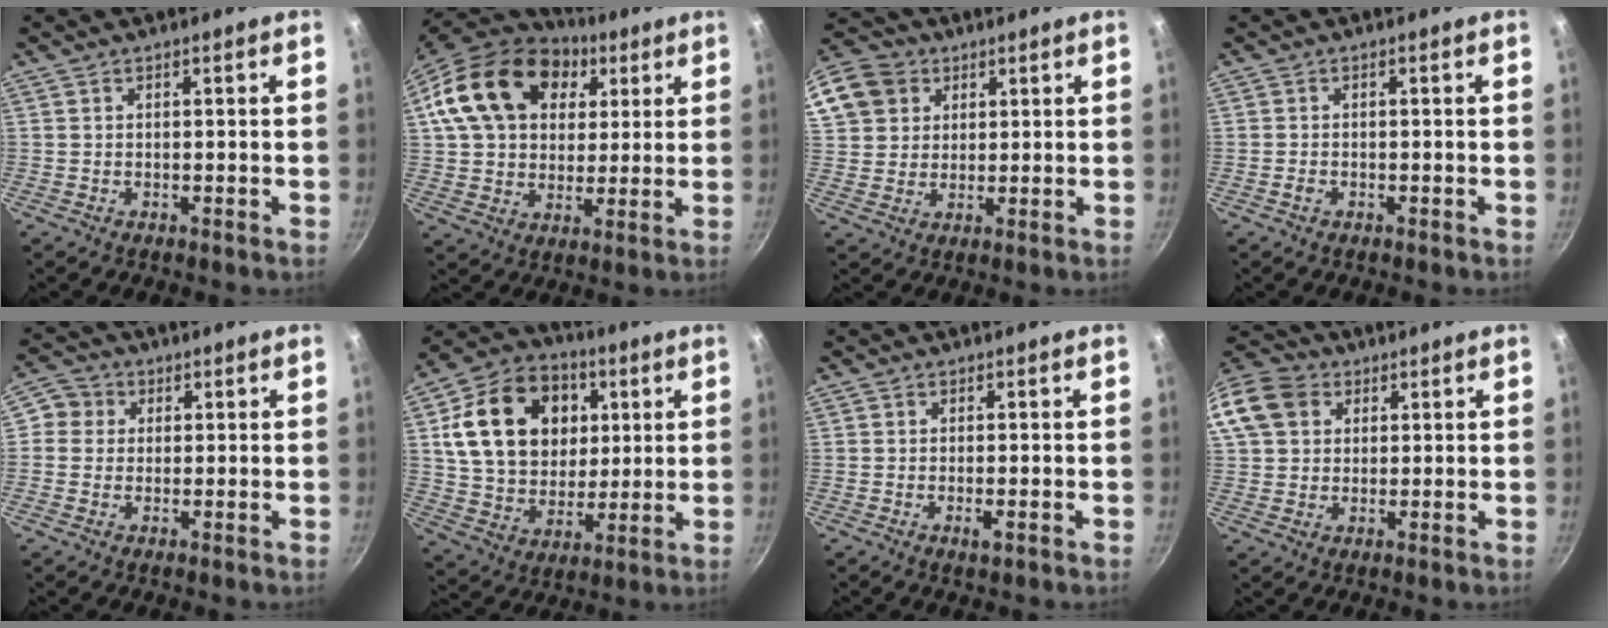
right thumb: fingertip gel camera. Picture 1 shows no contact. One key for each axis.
{"total": 22.1, "fx": 7.6, "fy": 15.9, "fz": 13.4, "tx": -0.217, "ty": 0.009, "tz": 0.125}
{"total": 15.5, "fx": 6.3, "fy": 12.7, "fz": 6.1, "tx": -0.134, "ty": 0.029, "tz": 0.118}
{"total": 1.0, "fx": -0.6, "fy": 0.7, "fz": 0.5, "tx": -0.012, "ty": 0.004, "tz": -0.014}
{"total": 4.5, "fx": 0.7, "fy": 4.3, "fz": 1.1, "tx": 0.017, "ty": 0.008, "tz": -0.003}
{"total": 22.4, "fx": 5.6, "fy": 17.0, "fz": 13.5, "tx": -0.210, "ty": 0.003, "tz": 0.098}
{"total": 1.4, "fx": -0.5, "fy": 0.3, "fz": 1.3, "tx": -0.030, "ty": -0.003, "tz": -0.011}
{"total": 14.0, "fx": 4.5, "fy": 11.3, "fz": 6.9, "tx": -0.138, "ty": 0.025, "tz": 0.071}